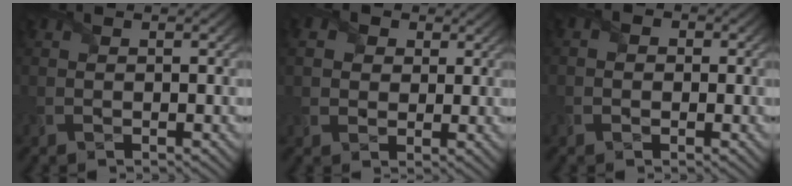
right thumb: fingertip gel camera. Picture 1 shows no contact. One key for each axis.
{"total": 5.3, "fx": 2.1, "fy": 4.2, "fz": 2.4, "tx": -0.101, "ty": 0.007, "tz": 0.033}
{"total": 1.7, "fx": -0.3, "fy": 1.5, "fz": 0.6, "tx": -0.012, "ty": 0.004, "tz": -0.014}